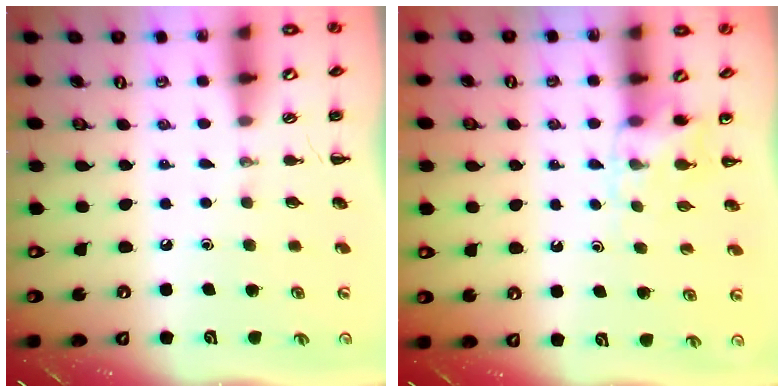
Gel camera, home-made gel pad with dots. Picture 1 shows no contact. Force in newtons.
{"total": 5.7, "press": 5.4, "slide": 1.7}